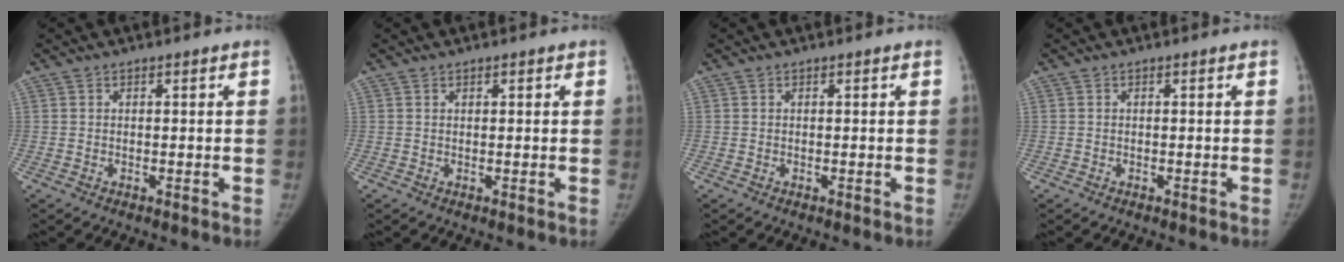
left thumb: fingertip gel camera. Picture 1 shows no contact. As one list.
[{"total": 0.8, "force": [0.6, 0.4, 0.4], "torque": [-0.003, -0.002, 0.007]}, {"total": 0.0}, {"total": 0.0}]